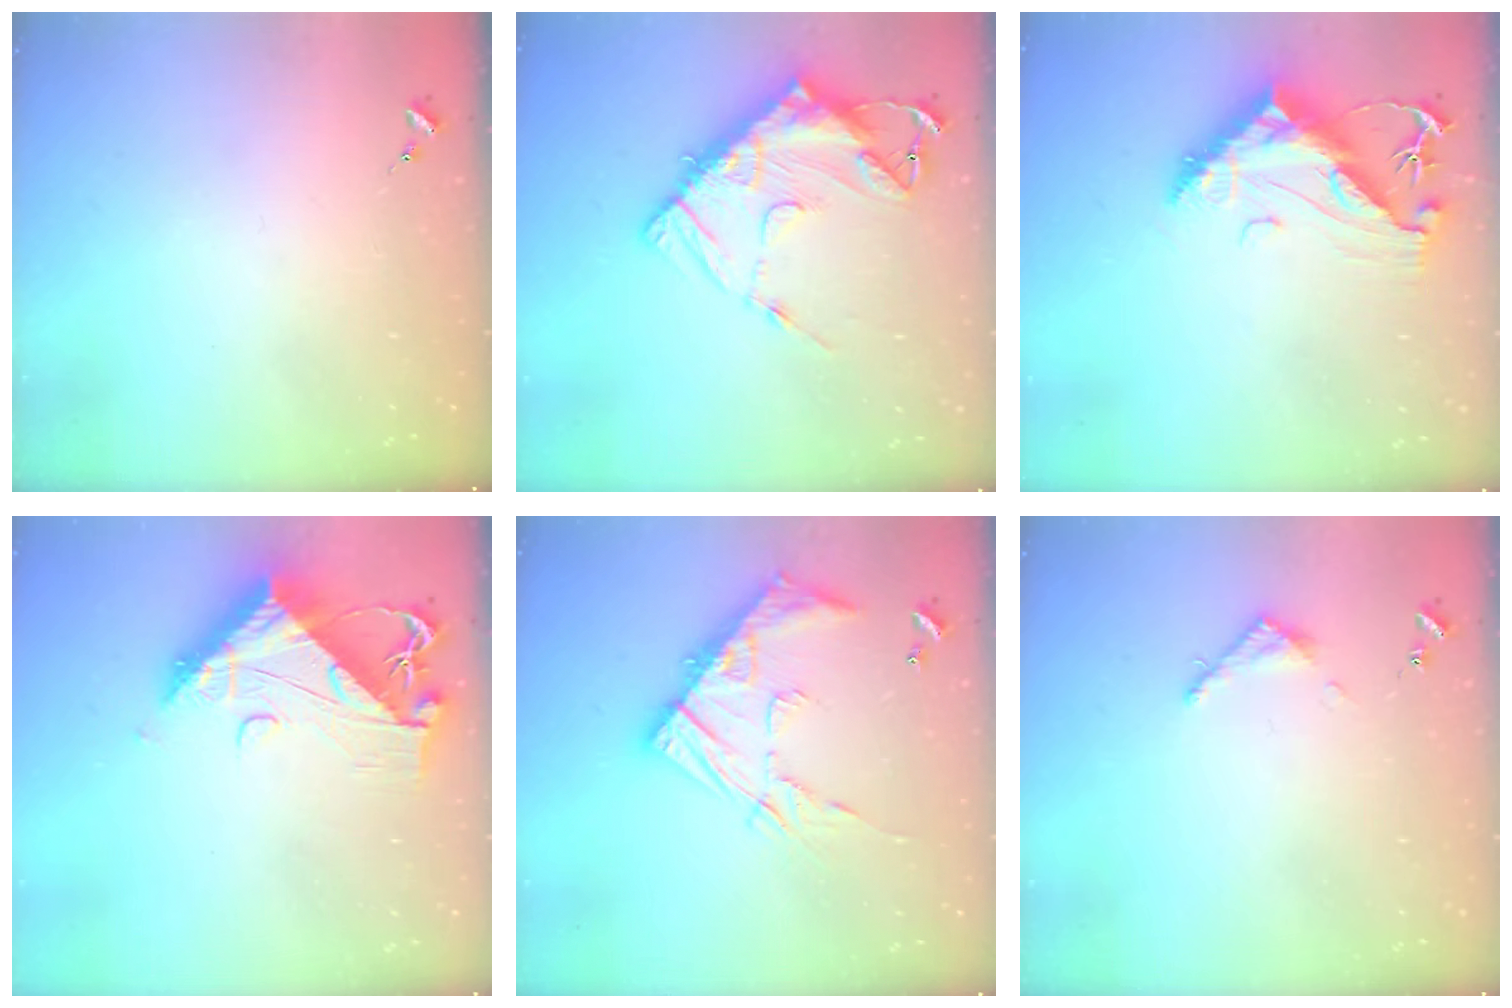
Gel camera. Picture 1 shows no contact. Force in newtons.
{"total": 16.9, "press": 16.8, "slide": 1.8}
{"total": 13.3, "press": 13.2, "slide": 1.3}
{"total": 13.0, "press": 12.9, "slide": 1.3}
{"total": 17.3, "press": 17.3, "slide": 1.4}
{"total": 3.5, "press": 3.5, "slide": 0.3}